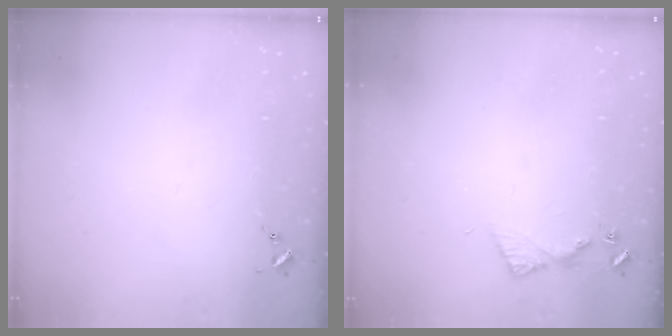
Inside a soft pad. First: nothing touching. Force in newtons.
{"total": 6.1, "press": 6.1, "slide": 0.6}